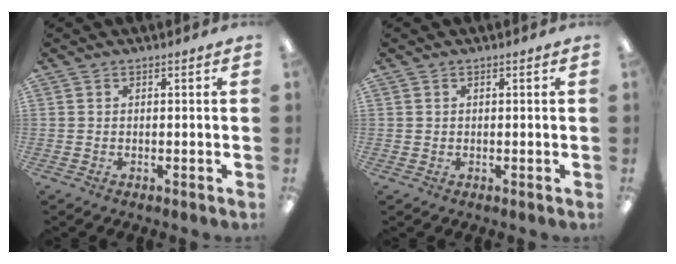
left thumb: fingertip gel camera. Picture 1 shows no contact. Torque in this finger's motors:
{"motor_torque": [-0.18, 0.14, 0.16, -0.20, 0.01]}